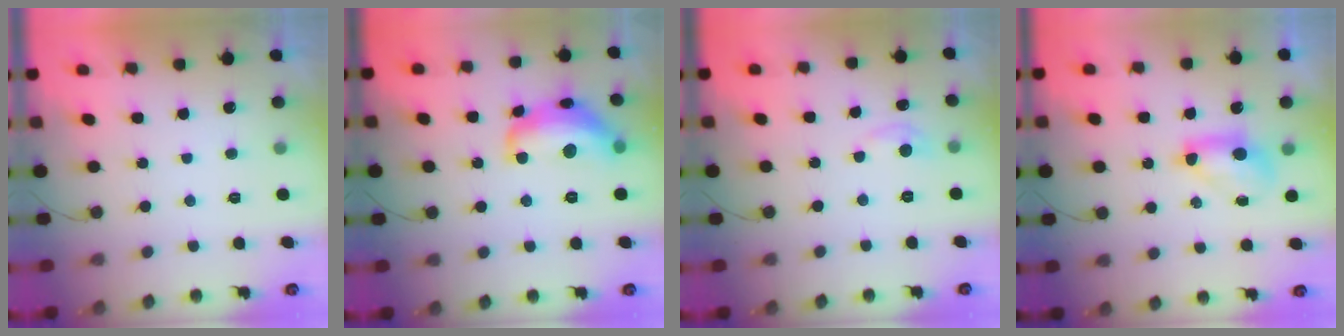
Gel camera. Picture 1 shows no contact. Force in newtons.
{"total": 14.6, "press": 14.6, "slide": 1.2}
{"total": 5.1, "press": 5.1, "slide": 0.6}
{"total": 7.5, "press": 7.4, "slide": 1.1}